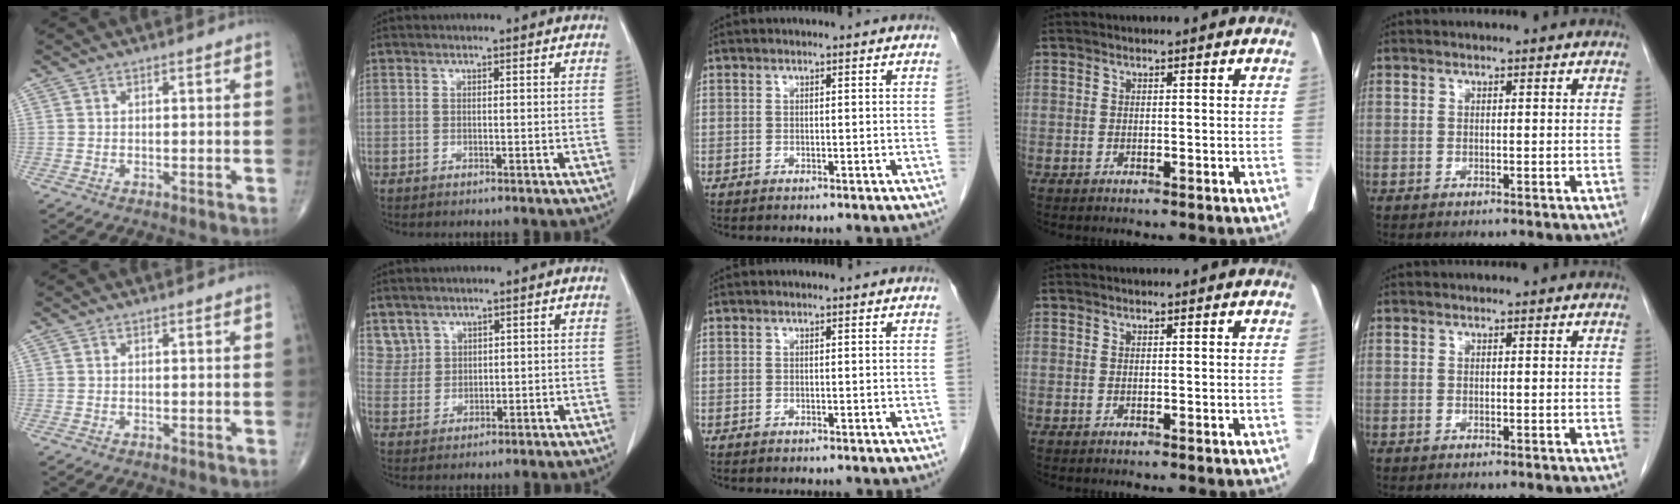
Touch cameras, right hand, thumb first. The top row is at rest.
{"index": {"total": 3.3, "force": [2.3, 2.3, -0.2], "torque": [0.012, 0.003, 0.050]}}